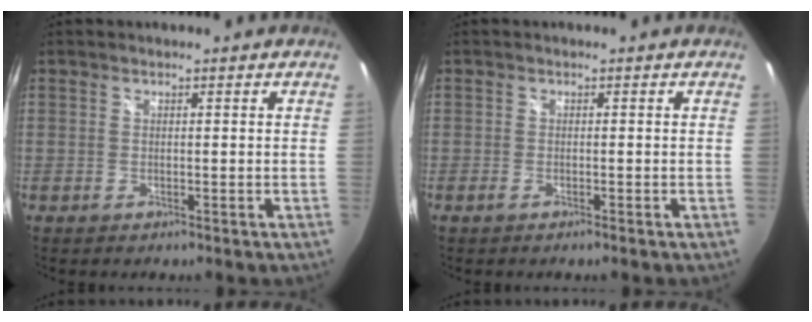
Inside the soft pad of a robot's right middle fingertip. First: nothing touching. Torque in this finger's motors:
{"motor_torque": [-0.16, -0.09, -0.07, -0.01]}